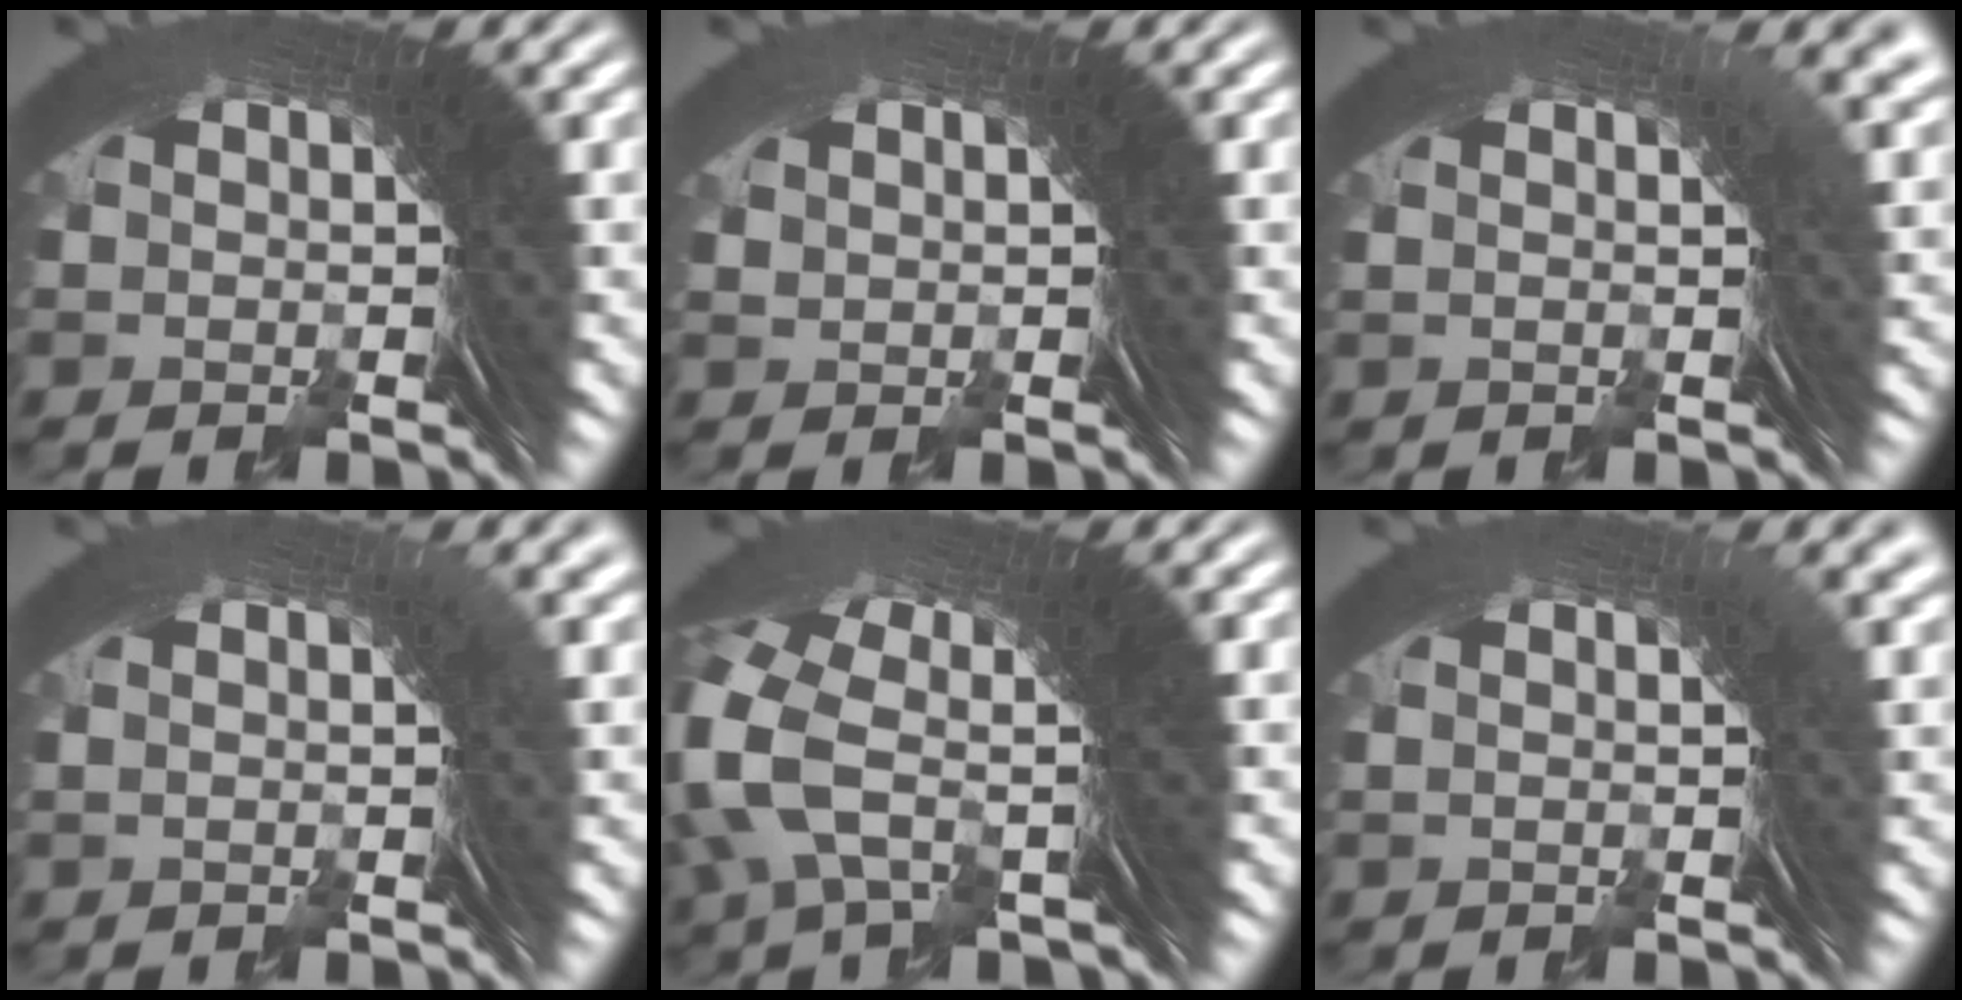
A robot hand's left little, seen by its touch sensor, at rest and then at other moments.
{"total": 0.9, "force": [0.5, -0.5, -0.6], "torque": [0.023, 0.003, 0.019]}
{"total": 3.8, "force": [1.3, 1.3, 3.3], "torque": [-0.008, 0.025, 0.005]}
{"total": 2.3, "force": [0.9, 0.5, 2.1], "torque": [0.001, 0.022, 0.004]}
{"total": 7.3, "force": [1.5, 4.0, 6.0], "torque": [-0.133, -0.008, 0.021]}
{"total": 2.8, "force": [1.1, 0.8, 2.5], "torque": [-0.001, 0.024, 0.004]}